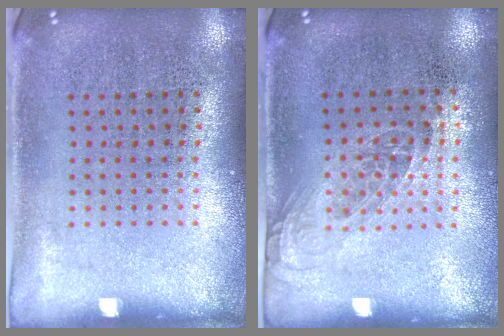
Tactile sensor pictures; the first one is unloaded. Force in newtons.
{"total": 1.0, "press": 0.9, "slide": 0.6}